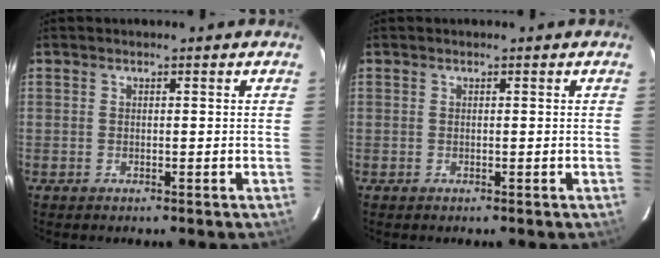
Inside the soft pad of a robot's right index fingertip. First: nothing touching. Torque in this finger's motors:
{"motor_torque": [-0.13, 0.07, 0.13, 0.00]}